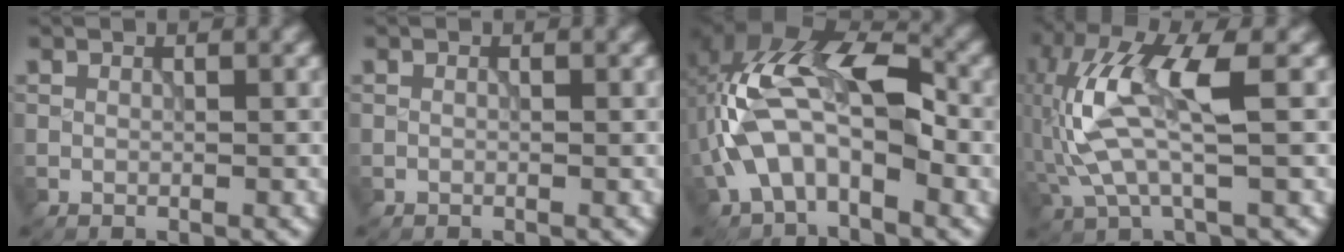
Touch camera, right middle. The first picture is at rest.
{"total": 0.0}
{"total": 9.8, "force": [-1.3, 5.1, 8.3], "torque": [-0.169, 0.023, -0.029]}
{"total": 8.5, "force": [0.2, 2.5, 8.1], "torque": [-0.192, 0.010, 0.003]}